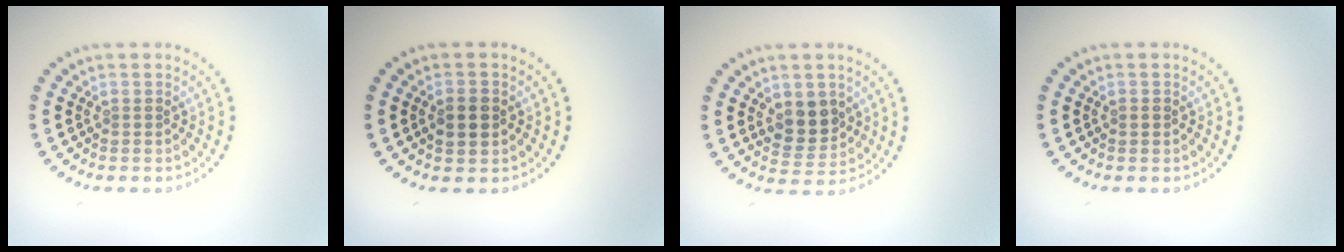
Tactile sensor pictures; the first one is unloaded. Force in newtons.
{"total": 2.5, "press": 2.5, "slide": 0.1}
{"total": 3.5, "press": 3.3, "slide": 1.0}
{"total": 0.6, "press": 0.6, "slide": 0.1}